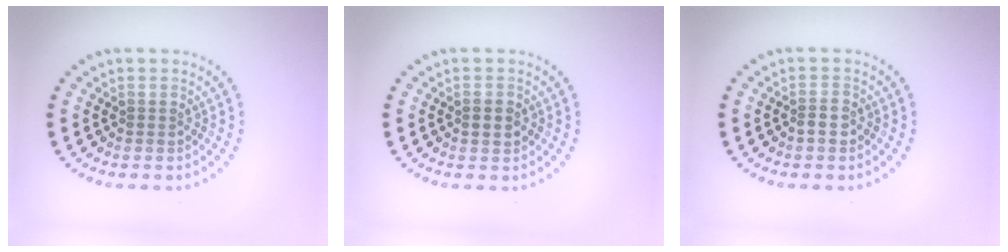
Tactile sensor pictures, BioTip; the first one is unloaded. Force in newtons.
{"total": 2.1, "press": 2.1, "slide": 0.2}
{"total": 1.4, "press": 1.2, "slide": 0.7}